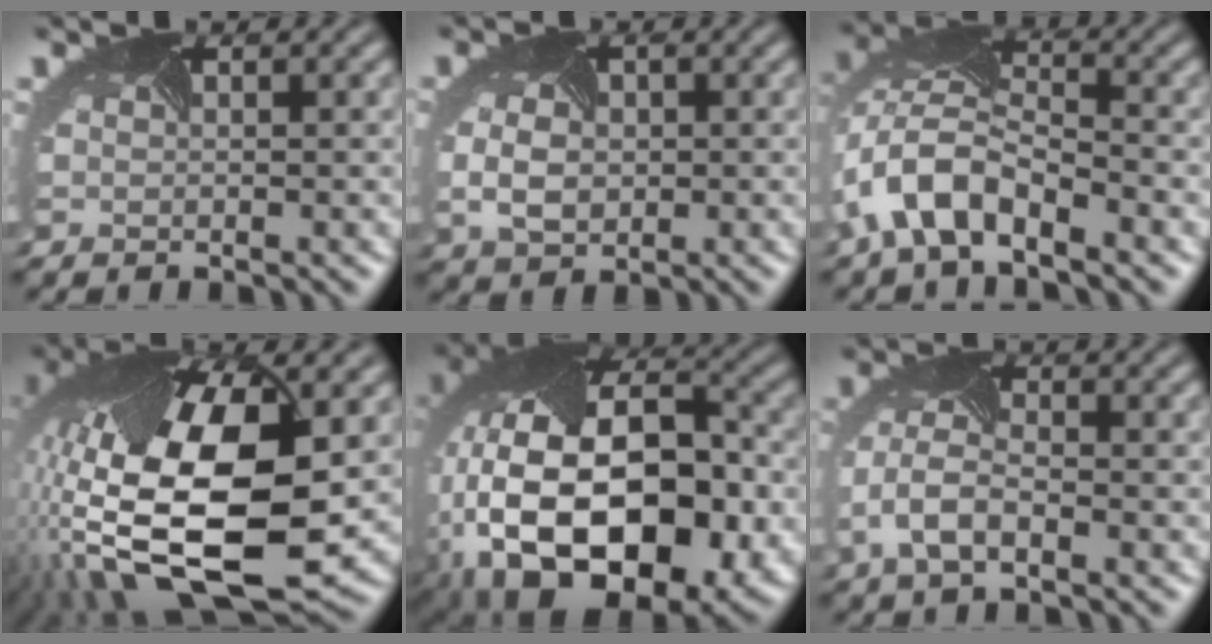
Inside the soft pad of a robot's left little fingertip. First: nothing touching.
{"total": 2.8, "force": [-0.7, 2.1, 1.8], "torque": [-0.051, -0.008, -0.002]}
{"total": 7.1, "force": [-4.6, 2.9, 4.7], "torque": [-0.104, 0.004, -0.085]}
{"total": 18.1, "force": [-1.4, 9.4, 15.4], "torque": [-0.335, -0.052, 0.002]}
{"total": 18.9, "force": [-4.9, 11.5, 14.2], "torque": [-0.261, -0.024, -0.052]}
{"total": 4.3, "force": [-2.1, 2.0, 3.2], "torque": [-0.091, -0.002, -0.037]}